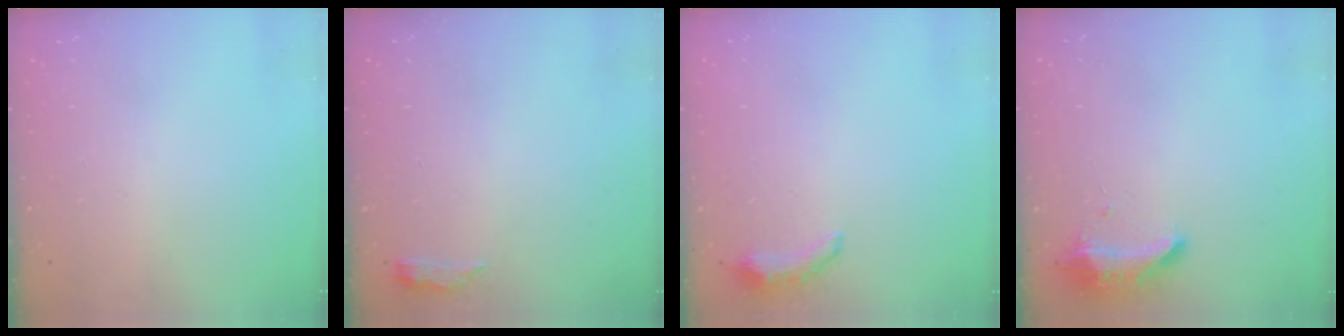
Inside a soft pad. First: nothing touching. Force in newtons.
{"total": 3.2, "press": 3.1, "slide": 0.6}
{"total": 6.8, "press": 6.2, "slide": 2.9}
{"total": 8.8, "press": 8.8, "slide": 0.6}